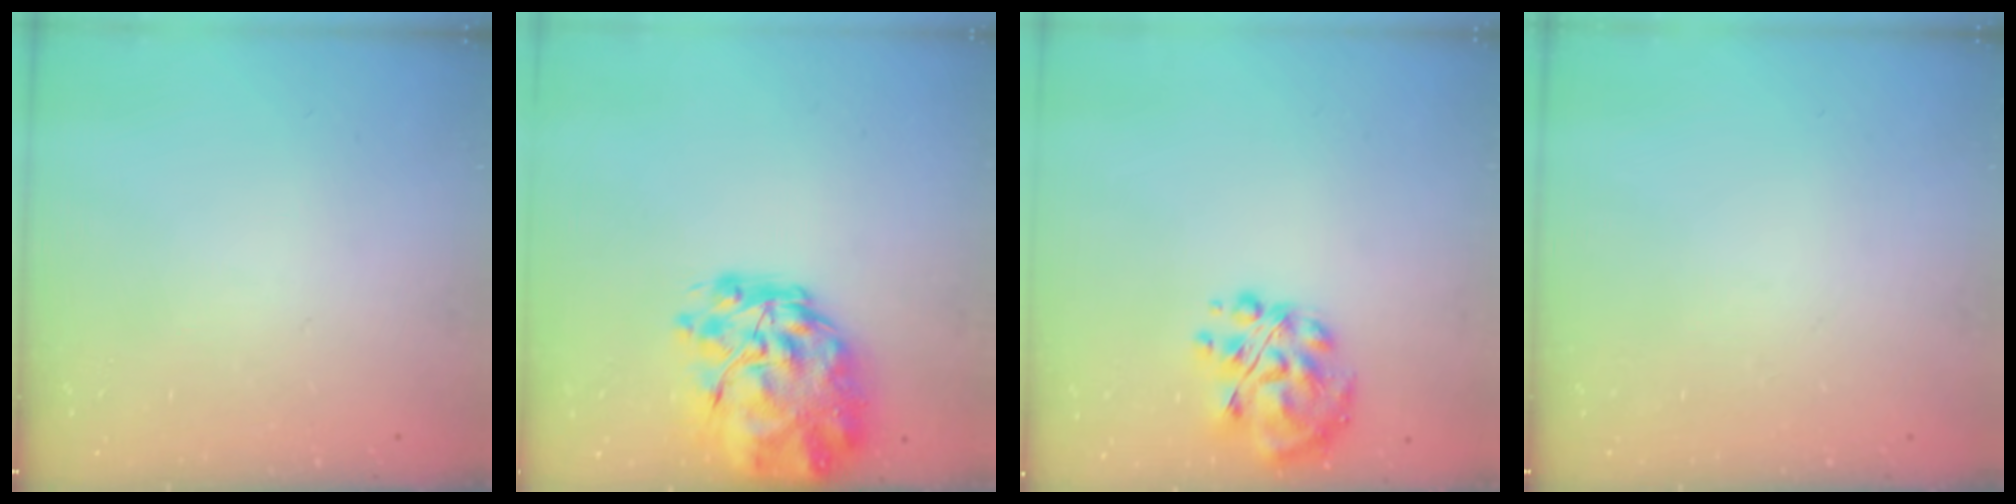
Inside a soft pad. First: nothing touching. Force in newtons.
{"total": 14.4, "press": 13.6, "slide": 4.7}
{"total": 11.3, "press": 11.0, "slide": 2.4}
{"total": 0.0}